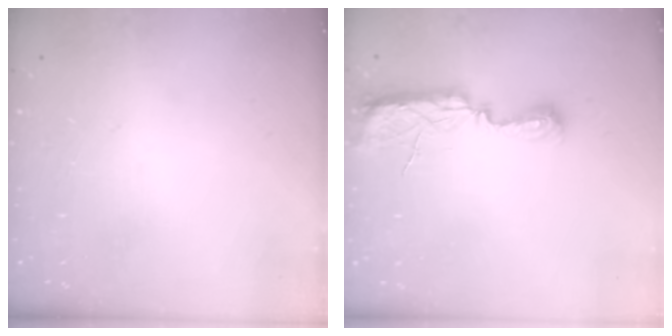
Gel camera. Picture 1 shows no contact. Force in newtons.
{"total": 8.1, "press": 8.0, "slide": 1.2}